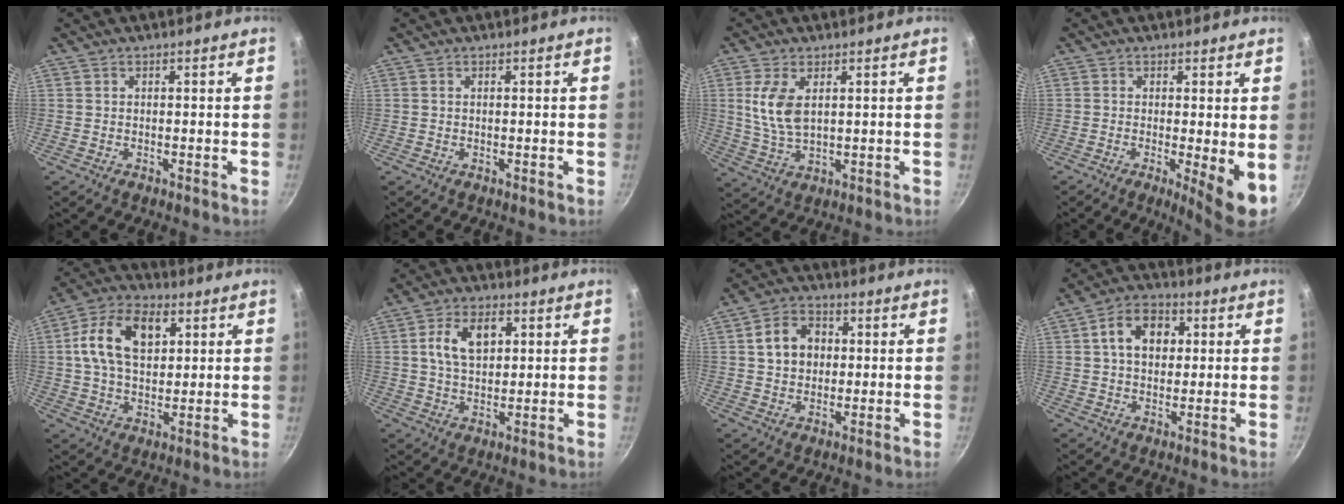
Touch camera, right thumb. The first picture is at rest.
{"total": 0.0}
{"total": 7.9, "force": [2.1, 4.2, 6.4], "torque": [-0.128, -0.014, 0.046]}
{"total": 6.3, "force": [-0.7, 1.1, 6.2], "torque": [-0.087, -0.016, -0.006]}
{"total": 14.0, "force": [3.7, 9.0, 10.0], "torque": [-0.161, 0.007, 0.054]}
{"total": 9.3, "force": [2.4, 5.9, 6.7], "torque": [-0.101, 0.003, 0.038]}
{"total": 8.4, "force": [1.5, 6.7, 4.9], "torque": [-0.060, 0.012, 0.018]}
{"total": 9.4, "force": [2.2, 6.8, 6.1], "torque": [-0.077, 0.011, 0.025]}